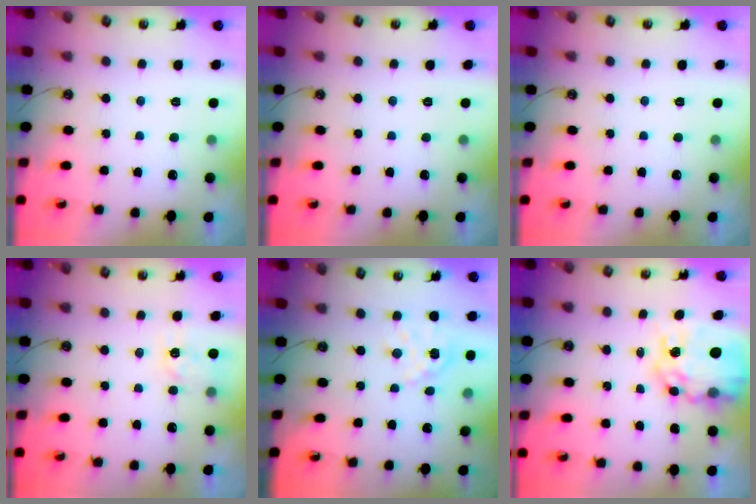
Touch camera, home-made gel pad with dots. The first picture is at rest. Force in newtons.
{"total": 0.0}
{"total": 0.0}
{"total": 4.8, "press": 4.7, "slide": 0.5}
{"total": 6.8, "press": 6.8, "slide": 0.6}
{"total": 13.8, "press": 13.7, "slide": 1.1}